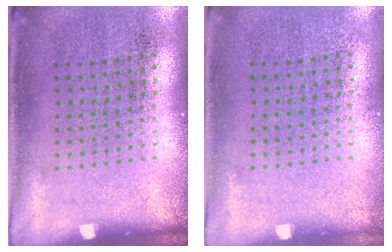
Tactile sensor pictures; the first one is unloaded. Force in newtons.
{"total": 0.0}